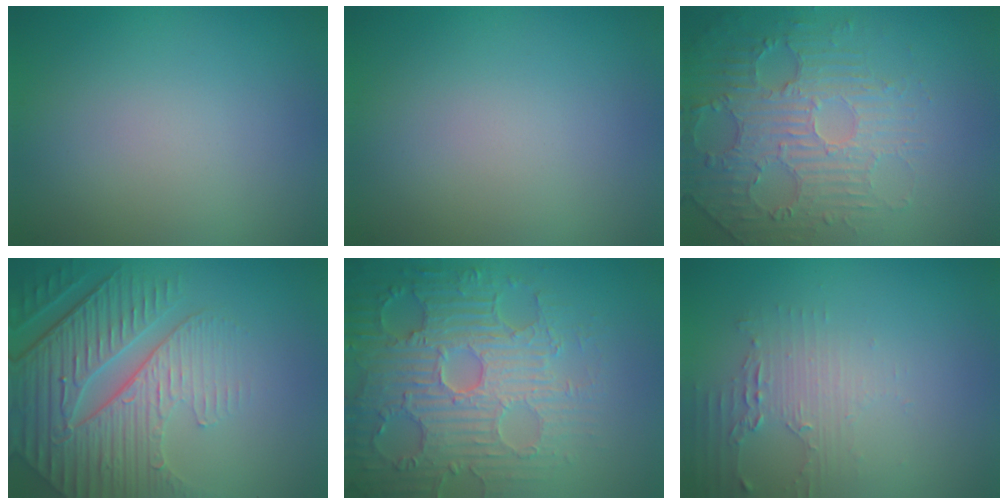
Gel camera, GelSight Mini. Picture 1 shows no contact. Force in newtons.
{"total": 0.0}
{"total": 5.0, "press": 3.7, "slide": 3.3}
{"total": 7.3, "press": 5.5, "slide": 4.7}
{"total": 7.0, "press": 5.9, "slide": 3.7}
{"total": 1.8, "press": 1.8, "slide": 0.4}